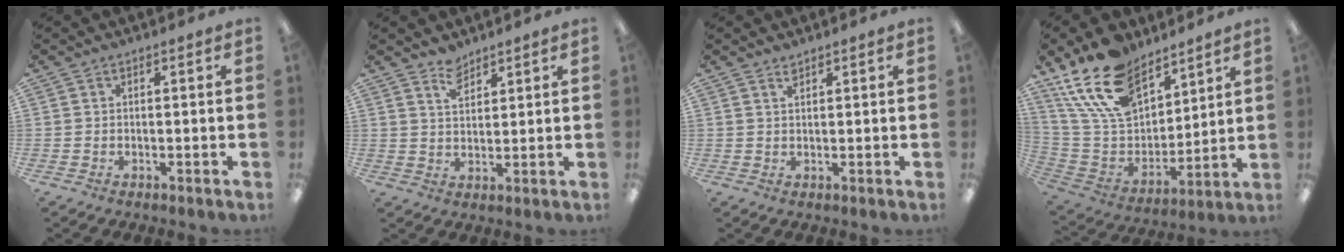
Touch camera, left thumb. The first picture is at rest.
{"total": 4.4, "force": [3.7, 2.0, 1.3], "torque": [-0.026, -0.014, 0.069]}
{"total": 1.4, "force": [1.2, 0.4, 0.5], "torque": [-0.004, -0.005, 0.022]}
{"total": 20.4, "force": [14.0, 11.0, 10.0], "torque": [-0.214, -0.069, 0.261]}